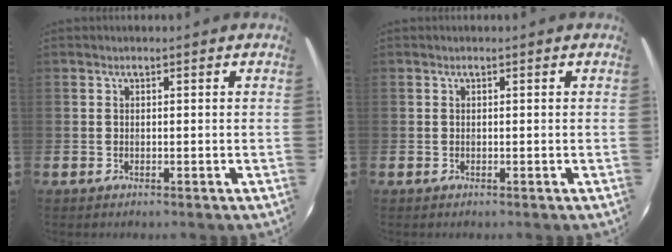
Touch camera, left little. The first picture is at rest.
{"total": 0.0}